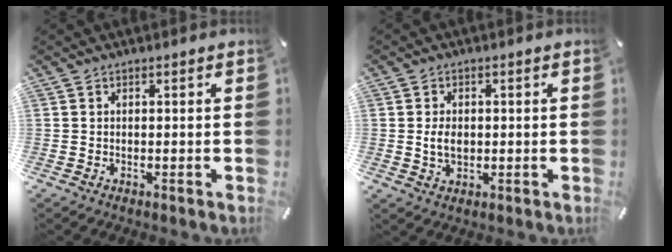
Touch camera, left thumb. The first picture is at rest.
{"total": 4.0, "force": [0.0, 2.7, 2.9], "torque": [-0.062, -0.002, -0.007]}